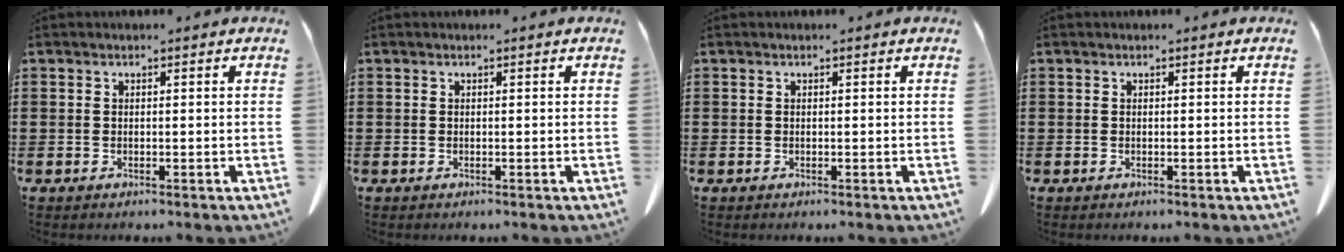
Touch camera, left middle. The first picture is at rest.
{"total": 0.0}
{"total": 0.0}
{"total": 0.0}